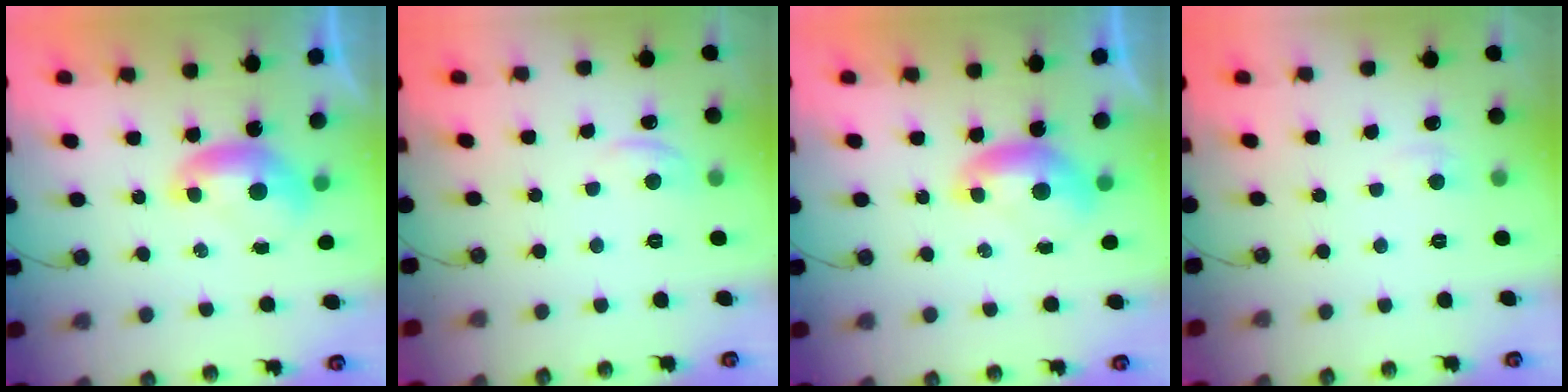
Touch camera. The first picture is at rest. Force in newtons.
{"total": 1.8, "press": 1.7, "slide": 0.7}
{"total": 0.0}
{"total": 2.4, "press": 2.4, "slide": 0.4}